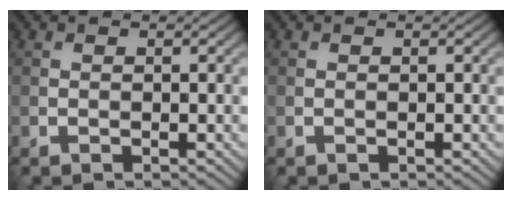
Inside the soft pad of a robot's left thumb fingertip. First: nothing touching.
{"total": 0.0}